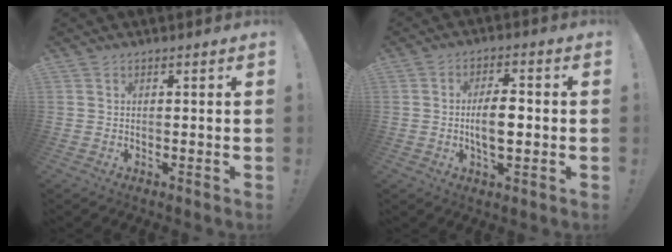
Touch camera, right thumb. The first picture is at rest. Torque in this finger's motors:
{"motor_torque": [1.01, 1.52, 0.83, -0.71, 0.02]}